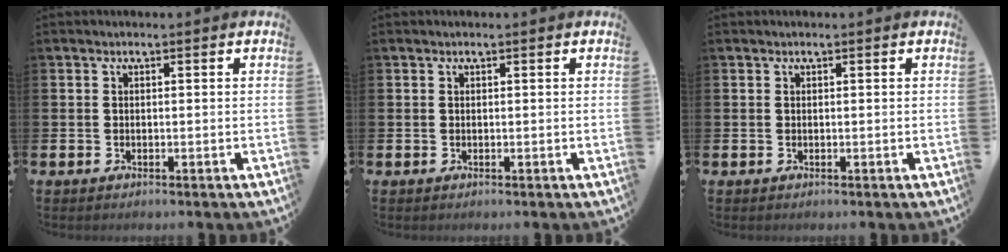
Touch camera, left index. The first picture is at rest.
{"total": 0.0}
{"total": 0.0}